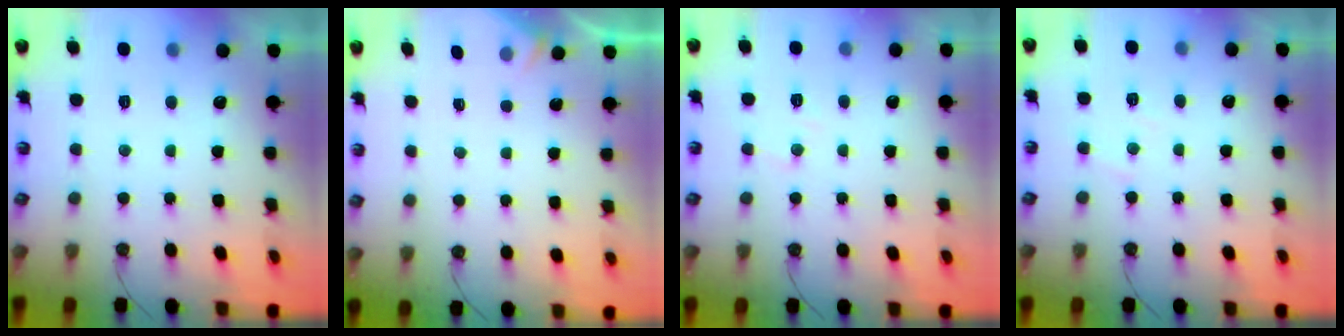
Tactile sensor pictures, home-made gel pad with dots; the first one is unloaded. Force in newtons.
{"total": 2.8, "press": 2.7, "slide": 0.4}
{"total": 8.1, "press": 8.1, "slide": 0.9}
{"total": 5.6, "press": 5.5, "slide": 0.8}